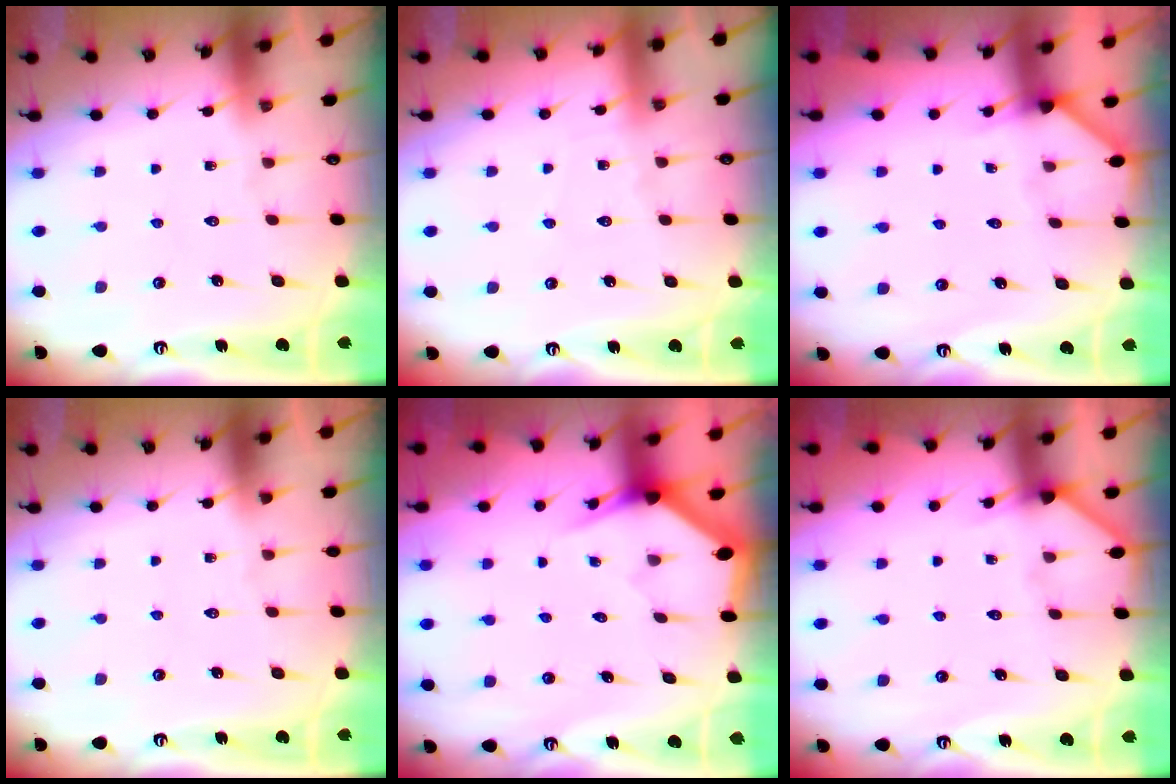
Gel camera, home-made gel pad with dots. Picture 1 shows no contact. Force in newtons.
{"total": 4.2, "press": 4.1, "slide": 0.5}
{"total": 3.4, "press": 3.3, "slide": 0.4}
{"total": 0.0}
{"total": 2.9, "press": 2.9, "slide": 0.1}
{"total": 4.3, "press": 4.3, "slide": 0.3}